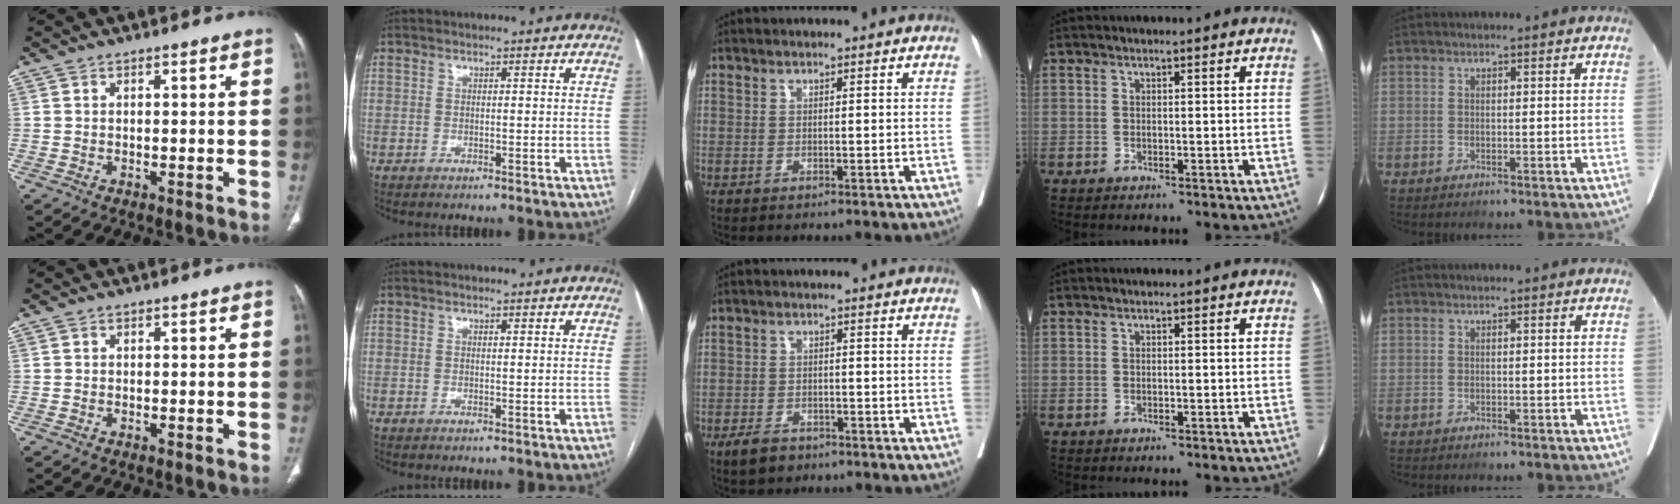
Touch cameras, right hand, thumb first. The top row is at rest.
{"middle": {"total": 3.5, "force": [-2.5, 1.8, 1.6], "torque": [-0.032, 0.000, -0.038]}}